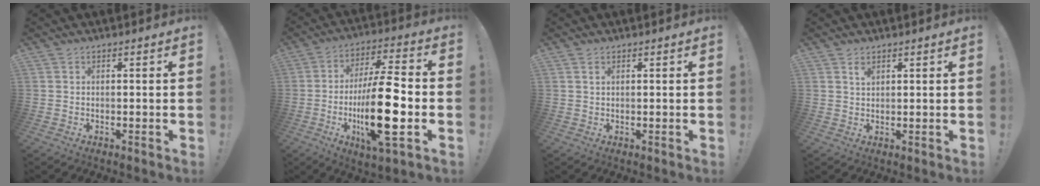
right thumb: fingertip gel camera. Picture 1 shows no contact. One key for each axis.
{"total": 21.3, "fx": -3.9, "fy": 6.2, "fz": 20.0, "tx": -0.363, "ty": 0.003, "tz": -0.063}
{"total": 1.3, "fx": 0.7, "fy": 0.4, "fz": 1.0, "tx": -0.018, "ty": 0.000, "tz": 0.012}
{"total": 1.8, "fx": 1.3, "fy": 0.8, "fz": 1.0, "tx": -0.010, "ty": -0.007, "tz": 0.023}